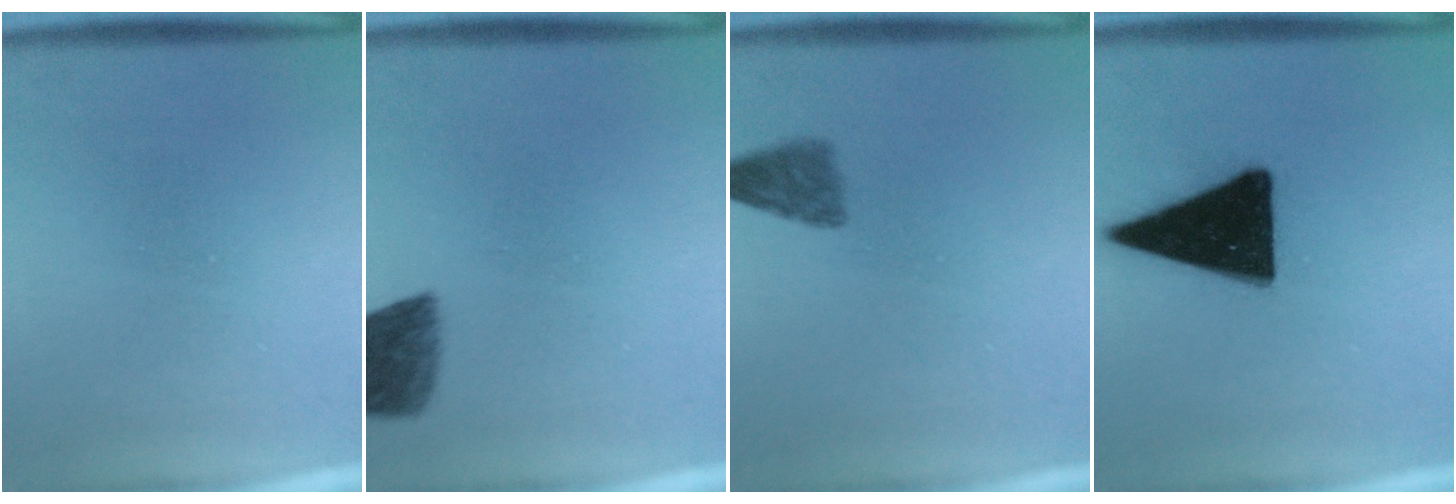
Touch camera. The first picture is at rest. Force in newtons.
{"total": 7.0}
{"total": 3.4}
{"total": 19.1}